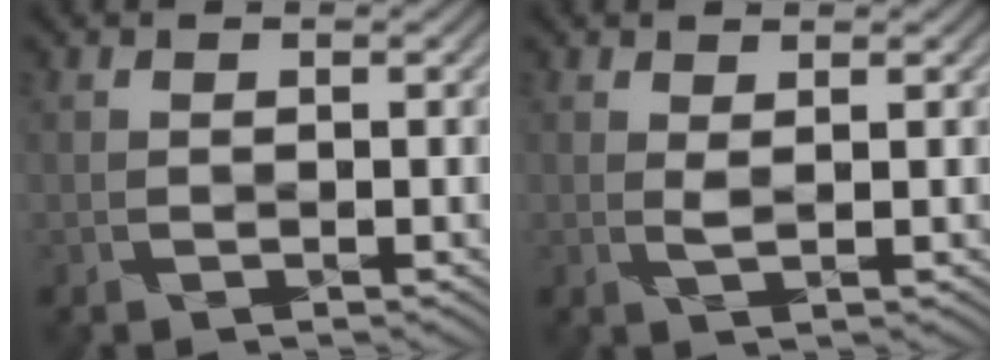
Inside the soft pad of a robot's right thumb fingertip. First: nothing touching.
{"total": 0.9, "force": [0.5, -0.2, 0.7], "torque": [-0.019, -0.001, 0.009]}